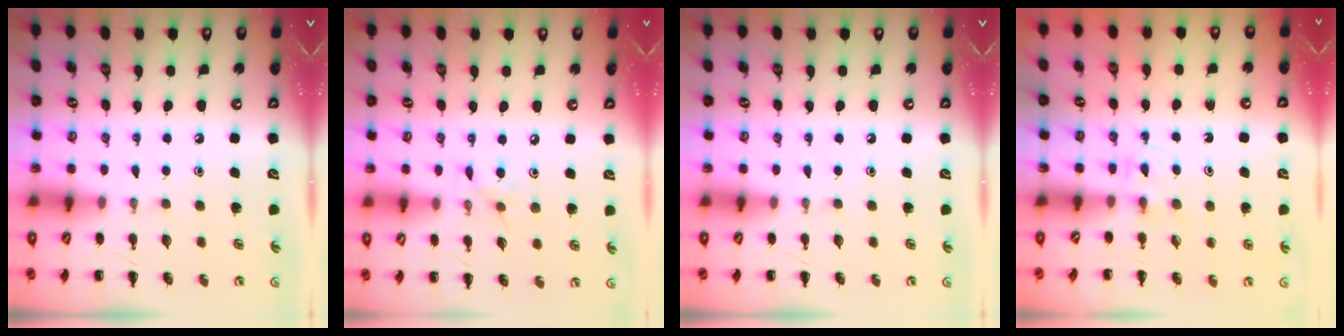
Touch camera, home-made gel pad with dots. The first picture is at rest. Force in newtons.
{"total": 4.0, "press": 3.8, "slide": 1.2}
{"total": 0.0}
{"total": 3.4, "press": 3.1, "slide": 1.5}